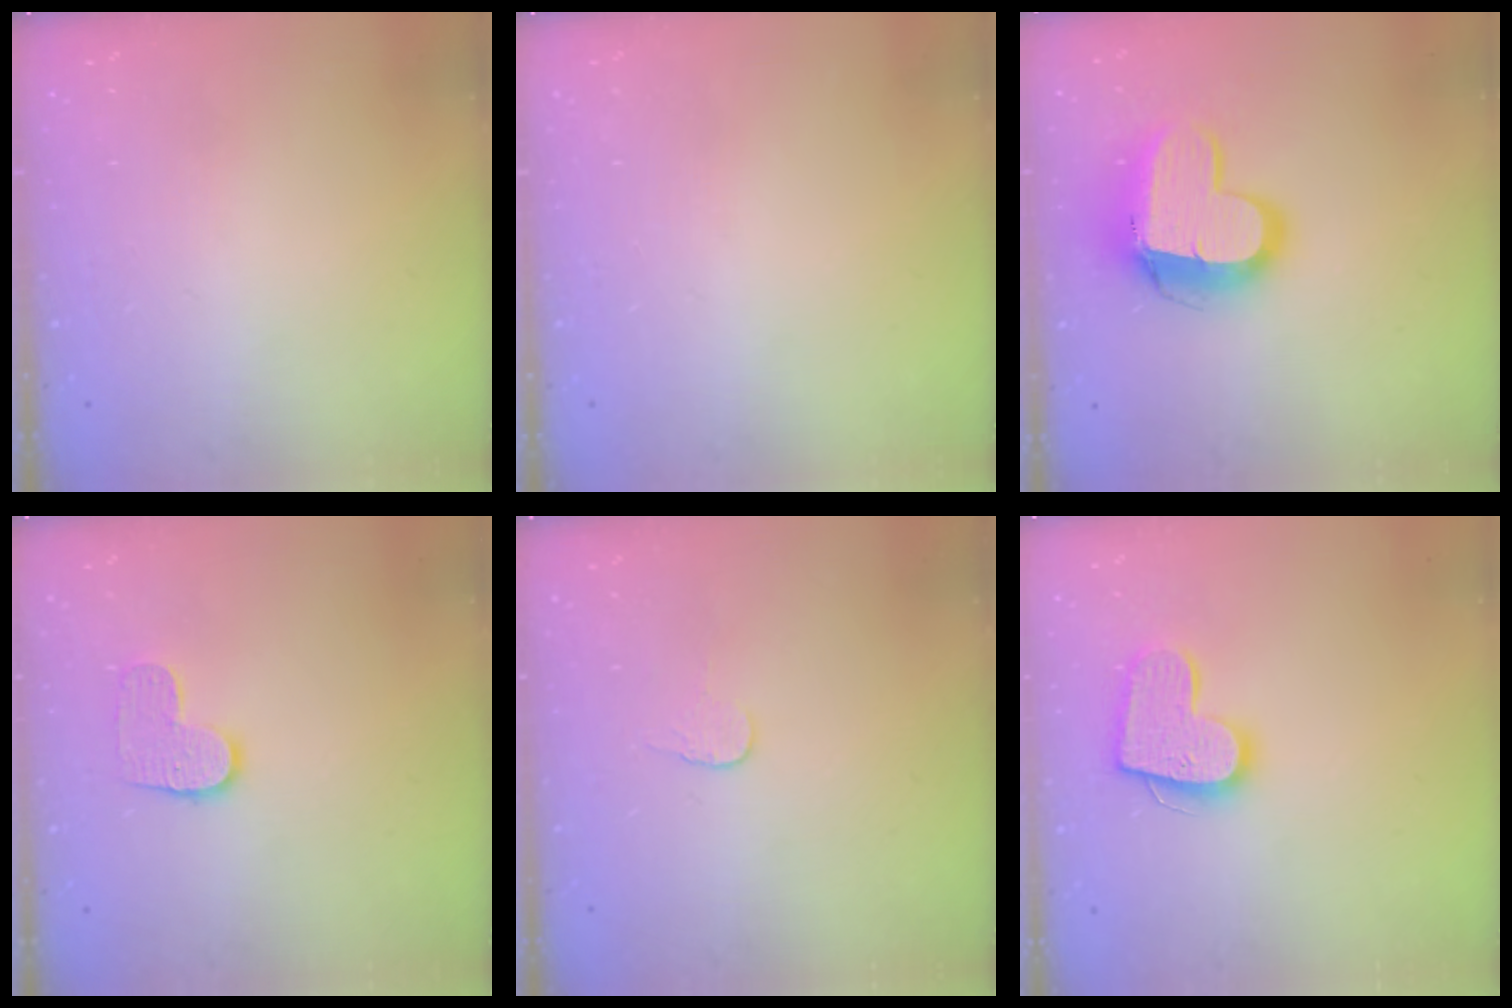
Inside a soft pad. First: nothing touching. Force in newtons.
{"total": 0.0}
{"total": 13.5, "press": 13.5, "slide": 1.2}
{"total": 8.0, "press": 8.0, "slide": 0.4}
{"total": 3.8, "press": 3.8, "slide": 0.3}
{"total": 14.2, "press": 14.2, "slide": 1.0}